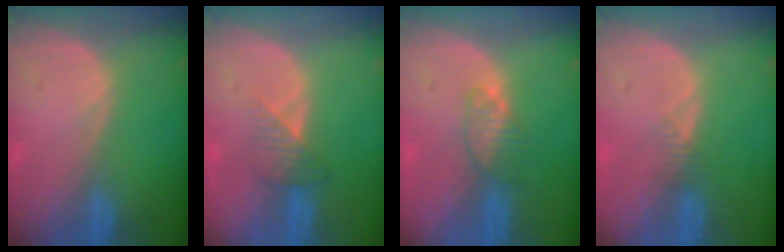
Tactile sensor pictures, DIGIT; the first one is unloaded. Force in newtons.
{"total": 3.3, "press": 3.1, "slide": 1.2}
{"total": 3.4, "press": 3.2, "slide": 1.1}
{"total": 1.2, "press": 1.0, "slide": 0.6}